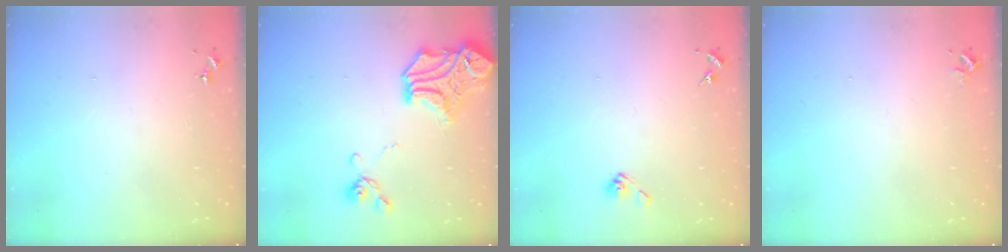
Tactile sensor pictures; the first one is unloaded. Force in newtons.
{"total": 18.0, "press": 17.9, "slide": 1.8}
{"total": 5.4, "press": 4.9, "slide": 2.3}
{"total": 2.4, "press": 2.4, "slide": 0.3}